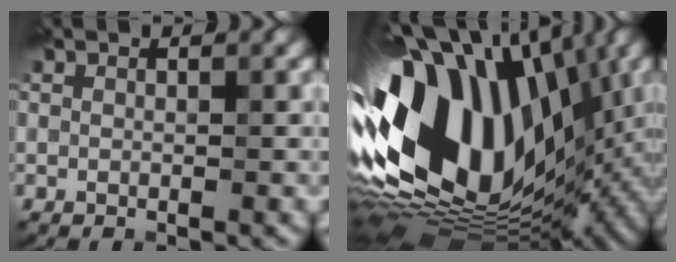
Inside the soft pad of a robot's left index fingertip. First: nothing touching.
{"total": 18.3, "force": [0.4, 11.1, 14.5], "torque": [-0.288, 0.002, -0.001]}